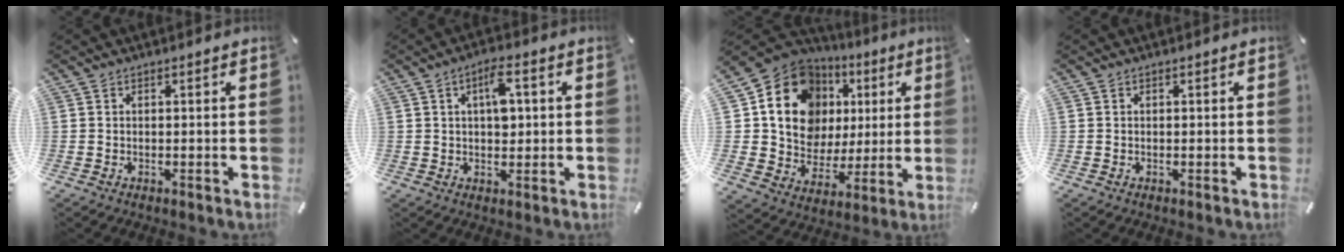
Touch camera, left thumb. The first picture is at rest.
{"total": 6.5, "force": [1.5, 3.4, 5.4], "torque": [-0.077, -0.001, 0.019]}
{"total": 16.5, "force": [5.6, 13.6, 7.3], "torque": [-0.142, -0.038, 0.108]}
{"total": 0.0}